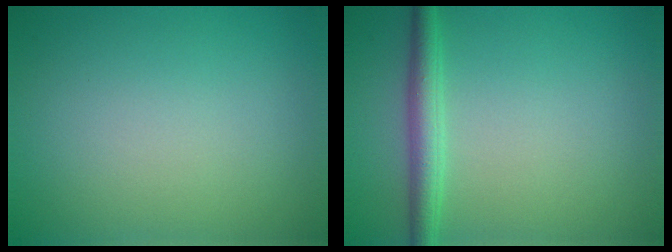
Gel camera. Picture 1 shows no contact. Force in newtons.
{"total": 2.7, "press": 2.7, "slide": 0.1}